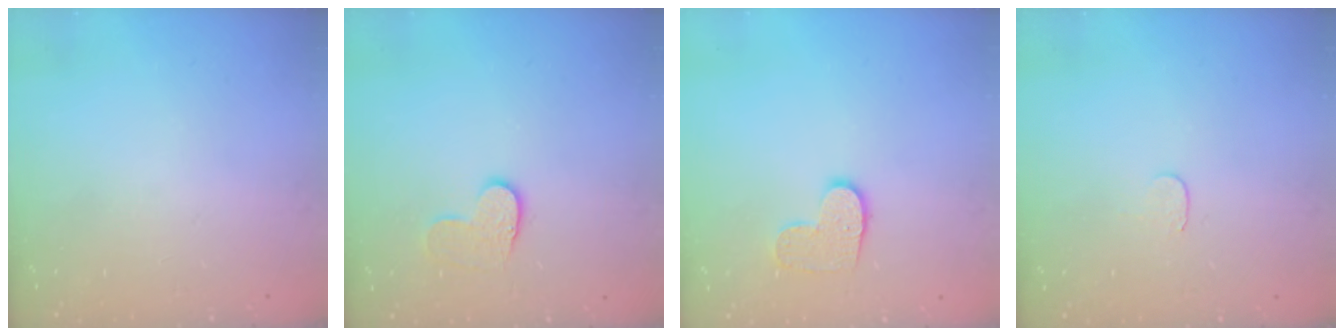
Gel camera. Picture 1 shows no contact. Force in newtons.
{"total": 6.9, "press": 6.8, "slide": 0.6}
{"total": 8.0, "press": 8.0, "slide": 0.4}
{"total": 3.8, "press": 3.8, "slide": 0.4}